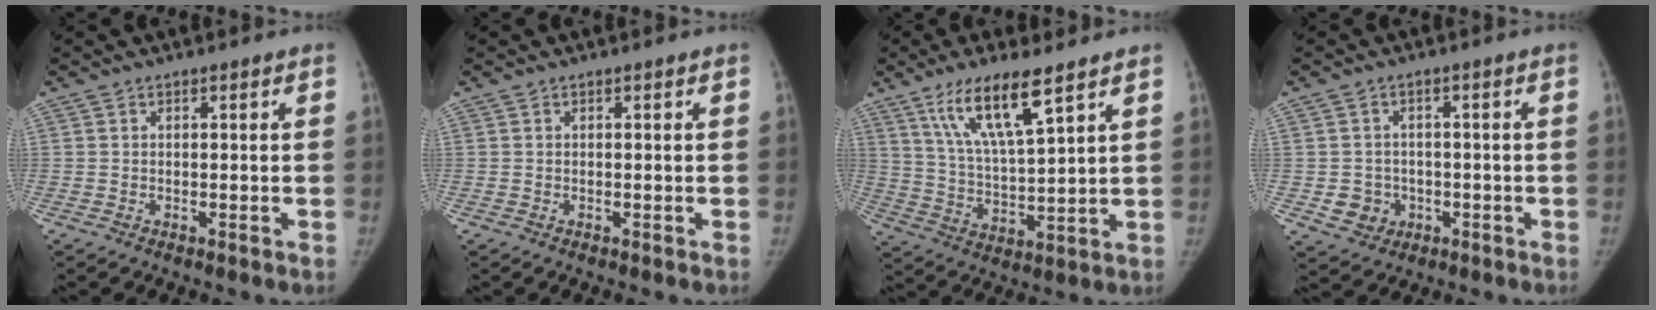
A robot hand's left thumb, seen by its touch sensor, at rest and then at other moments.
{"total": 0.0}
{"total": 12.6, "force": [7.7, 2.4, 9.8], "torque": [-0.177, -0.036, 0.153]}
{"total": 4.9, "force": [-1.3, 4.6, 1.3], "torque": [0.001, 0.008, -0.013]}